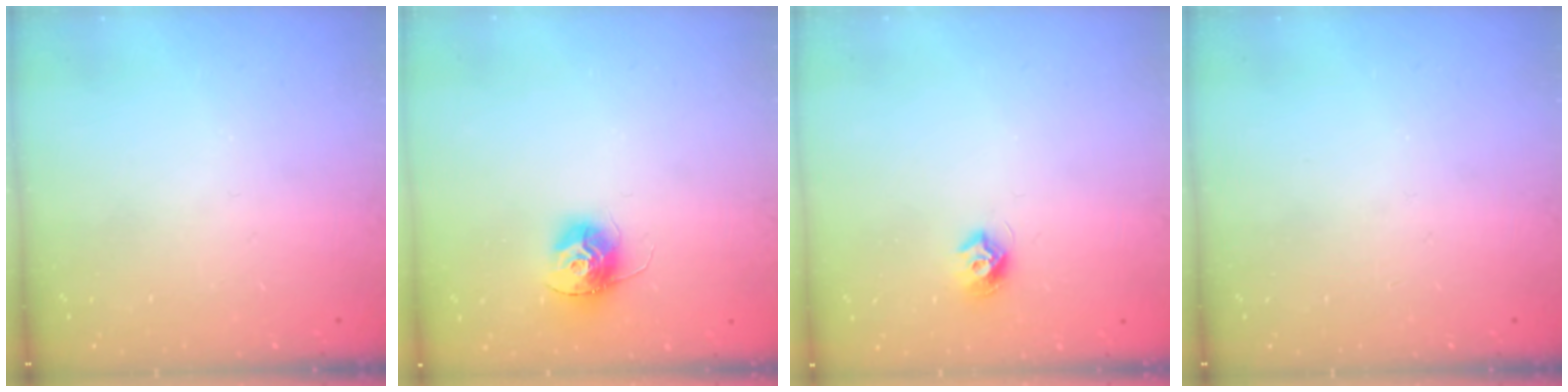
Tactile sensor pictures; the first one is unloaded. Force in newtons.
{"total": 12.3, "press": 12.2, "slide": 0.9}
{"total": 7.2, "press": 7.2, "slide": 0.4}
{"total": 0.0}